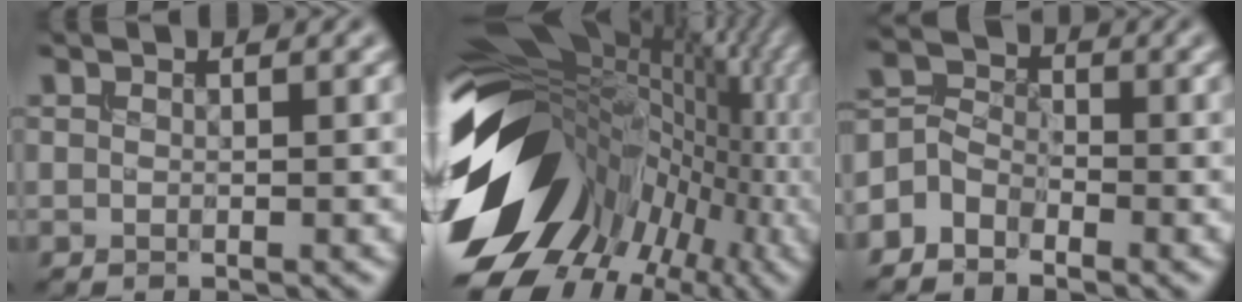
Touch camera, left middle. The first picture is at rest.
{"total": 15.9, "force": [0.1, 11.3, 11.2], "torque": [-0.186, 0.013, 0.020]}
{"total": 2.9, "force": [-2.3, 1.7, 0.5], "torque": [-0.018, 0.008, -0.055]}